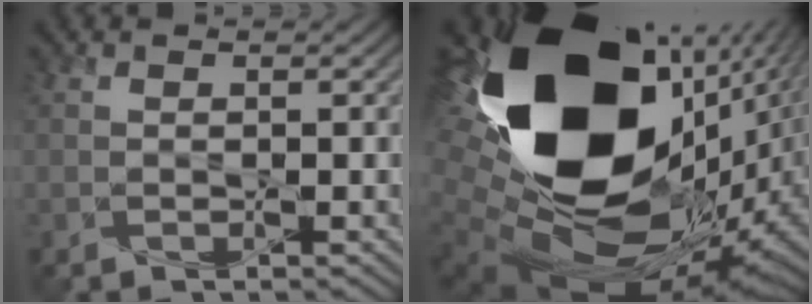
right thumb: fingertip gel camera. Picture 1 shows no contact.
{"total": 22.6, "force": [3.8, 15.5, 16.0], "torque": [-0.329, -0.072, 0.104]}